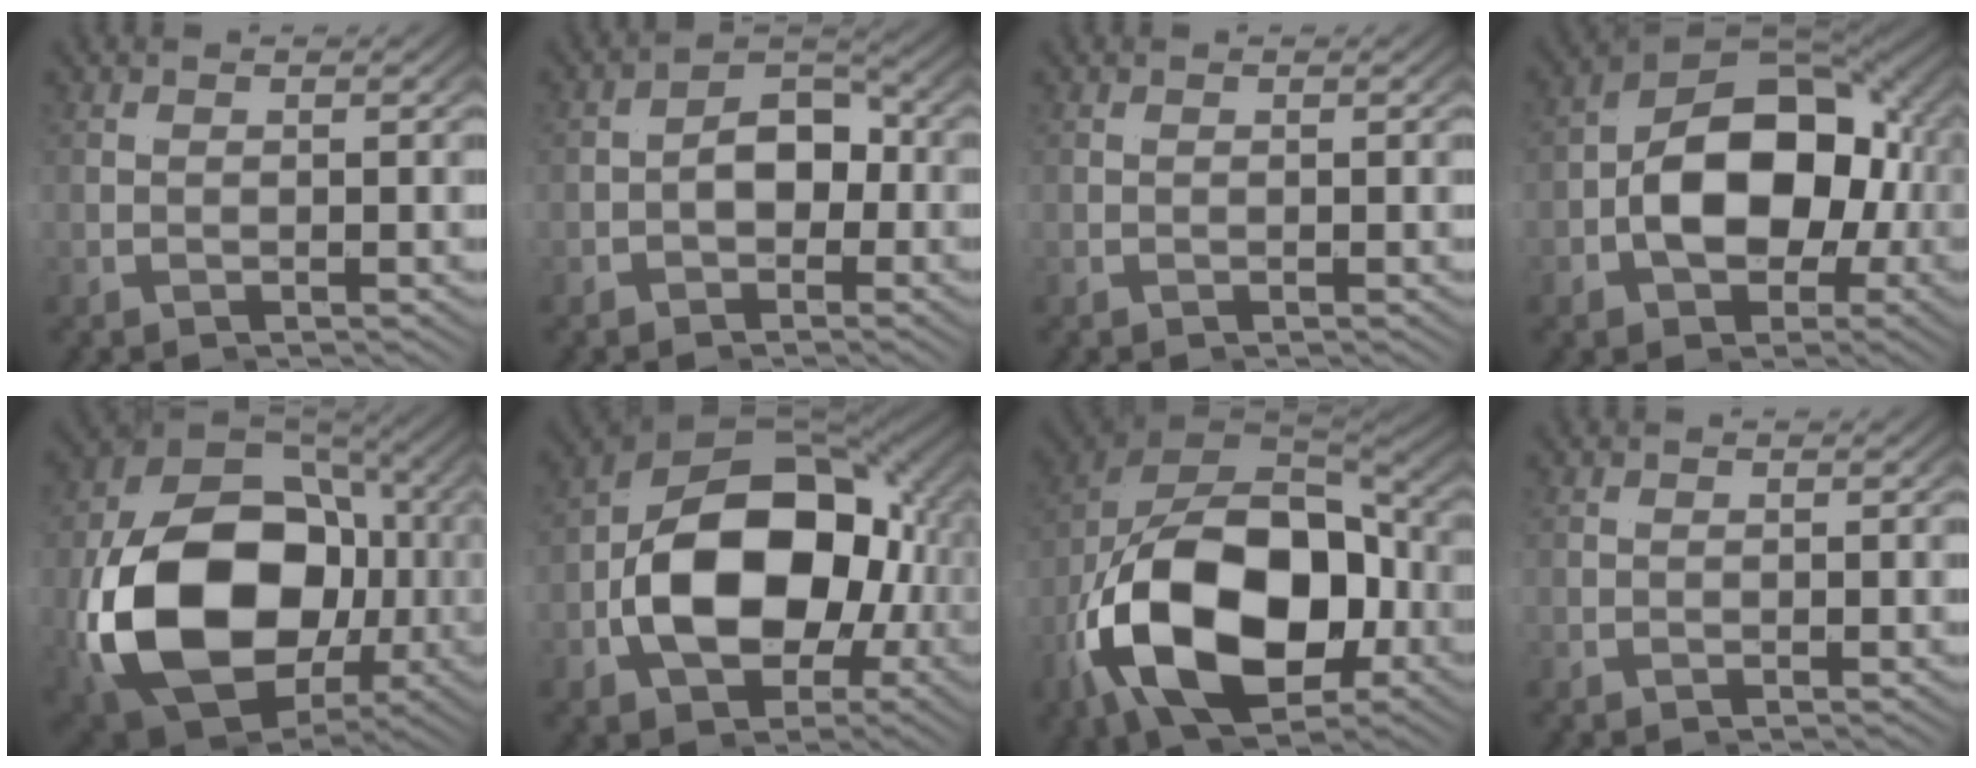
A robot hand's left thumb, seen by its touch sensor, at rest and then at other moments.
{"total": 4.5, "force": [-1.7, 3.1, 2.8], "torque": [-0.061, -0.012, -0.025]}
{"total": 0.0}
{"total": 14.0, "force": [-1.9, 8.0, 11.3], "torque": [-0.214, -0.023, -0.023]}
{"total": 21.9, "force": [-3.2, 12.7, 17.6], "torque": [-0.360, -0.048, -0.028]}
{"total": 16.4, "force": [-1.8, 9.2, 13.5], "torque": [-0.267, -0.027, -0.019]}
{"total": 18.9, "force": [-3.3, 10.4, 15.5], "torque": [-0.343, -0.037, -0.033]}
{"total": 0.0}